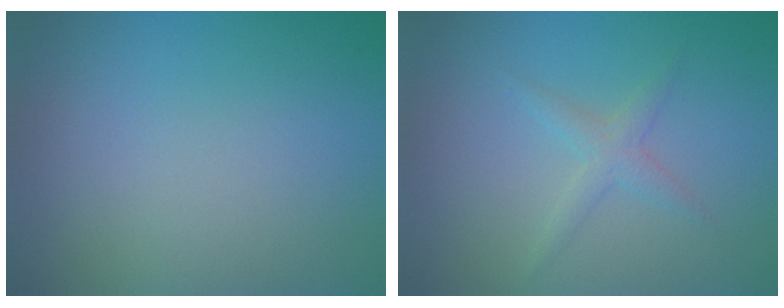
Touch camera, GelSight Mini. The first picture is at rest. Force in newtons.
{"total": 1.6, "press": 1.6, "slide": 0.1}